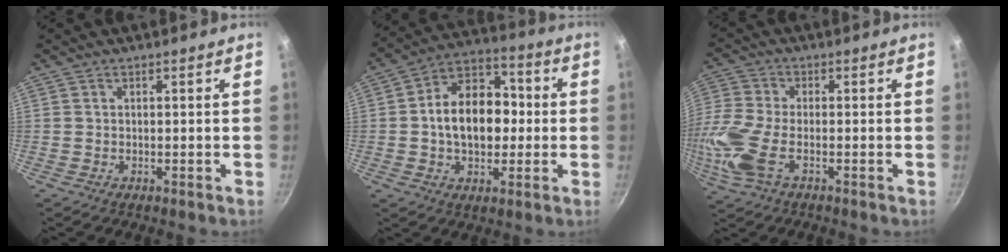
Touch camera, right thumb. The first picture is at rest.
{"total": 15.0, "force": [-0.1, 9.9, 11.3], "torque": [-0.151, 0.031, -0.010]}
{"total": 12.6, "force": [-3.8, 6.3, 10.2], "torque": [-0.268, 0.004, -0.074]}